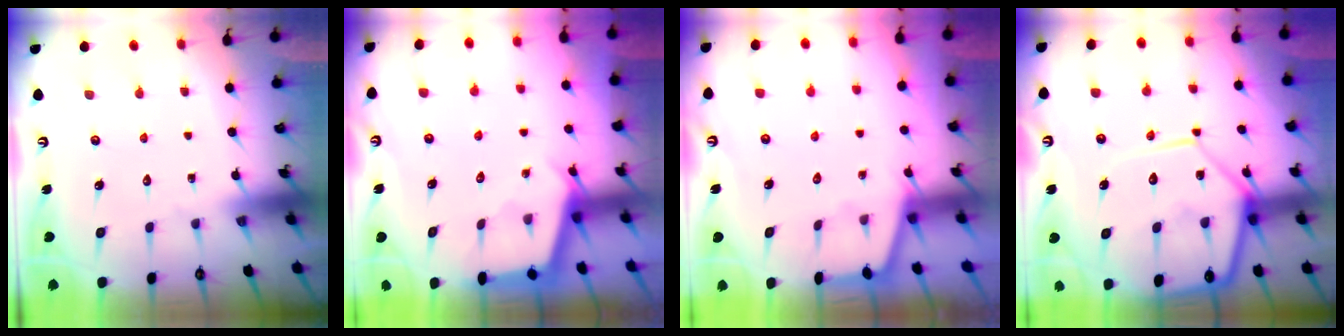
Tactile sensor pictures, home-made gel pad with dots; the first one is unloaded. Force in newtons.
{"total": 2.8, "press": 2.7, "slide": 0.3}
{"total": 1.2, "press": 1.1, "slide": 0.3}
{"total": 15.2, "press": 15.1, "slide": 1.4}